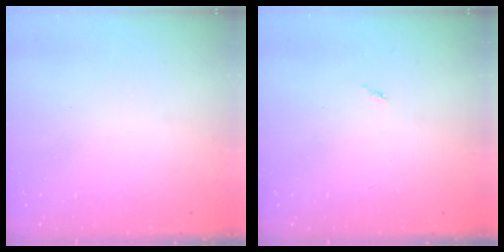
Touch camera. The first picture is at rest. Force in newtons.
{"total": 3.0, "press": 3.0, "slide": 0.2}